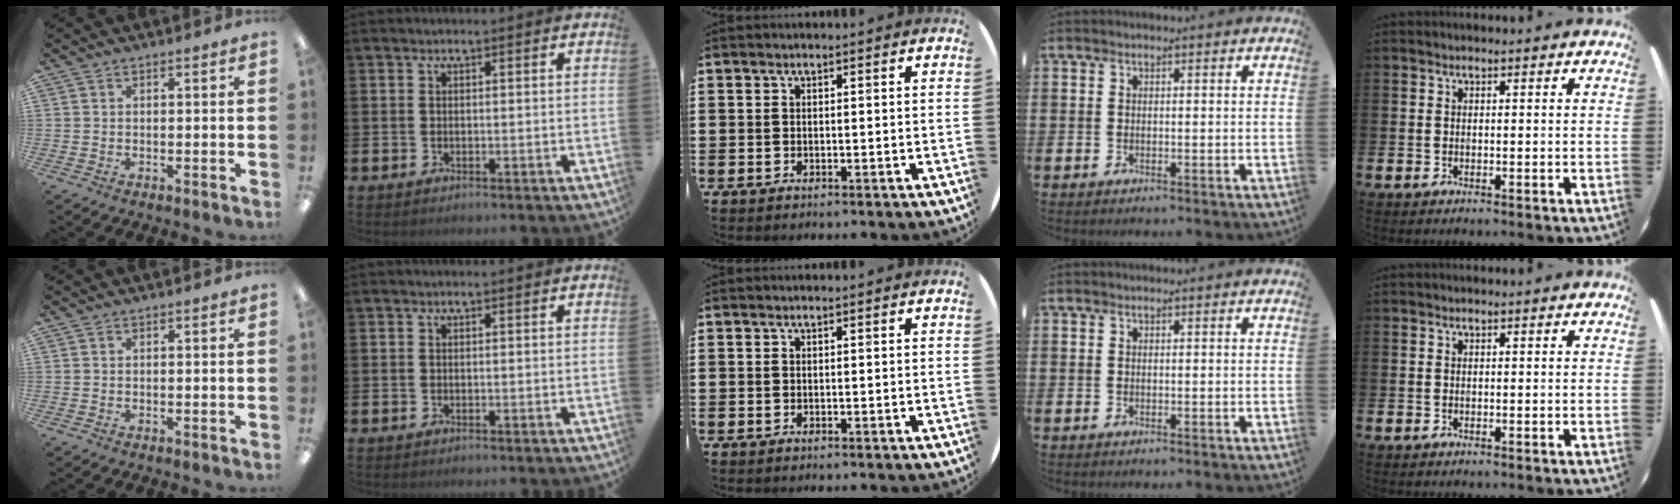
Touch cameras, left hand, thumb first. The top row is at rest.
{}